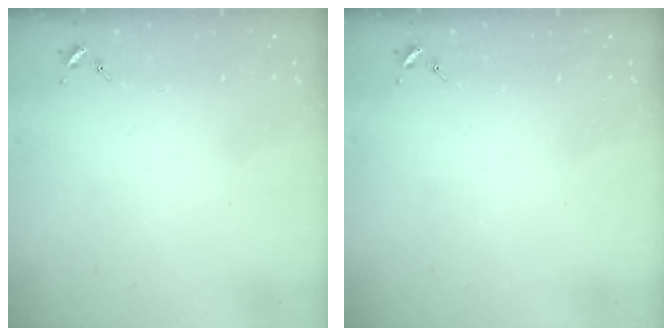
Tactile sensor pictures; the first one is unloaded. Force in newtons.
{"total": 0.0}